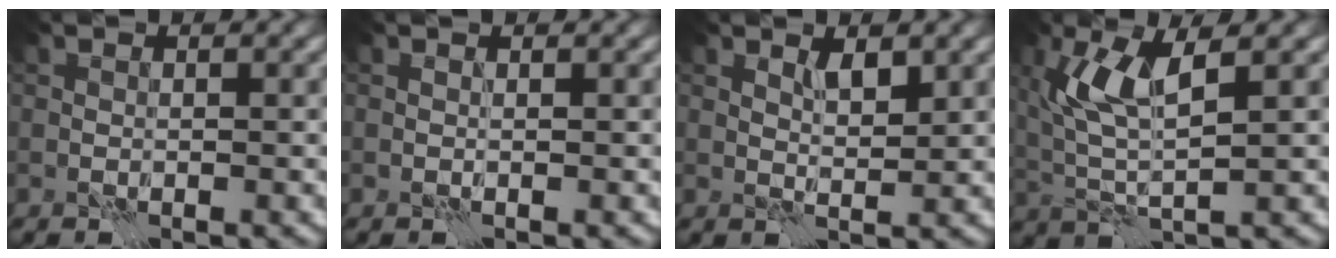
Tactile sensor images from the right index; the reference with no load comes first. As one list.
[{"total": 0.6, "force": [0.4, -0.5, 0.1], "torque": [0.000, 0.004, 0.003]}, {"total": 1.5, "force": [1.2, 0.0, 0.9], "torque": [-0.015, -0.001, 0.020]}, {"total": 5.7, "force": [2.6, 1.4, 4.8], "torque": [-0.110, 0.000, 0.050]}]